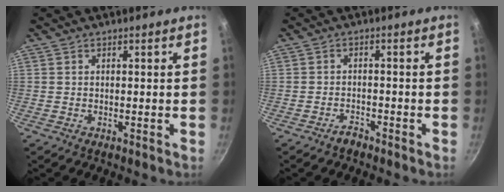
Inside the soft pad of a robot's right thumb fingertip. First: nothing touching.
{"total": 2.1, "force": [-1.8, 0.9, 0.6], "torque": [0.000, 0.025, -0.027]}